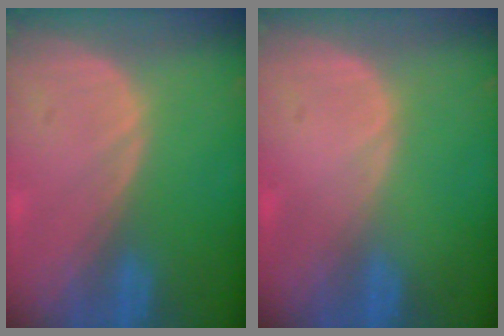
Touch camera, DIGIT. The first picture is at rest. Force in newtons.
{"total": 0.0}